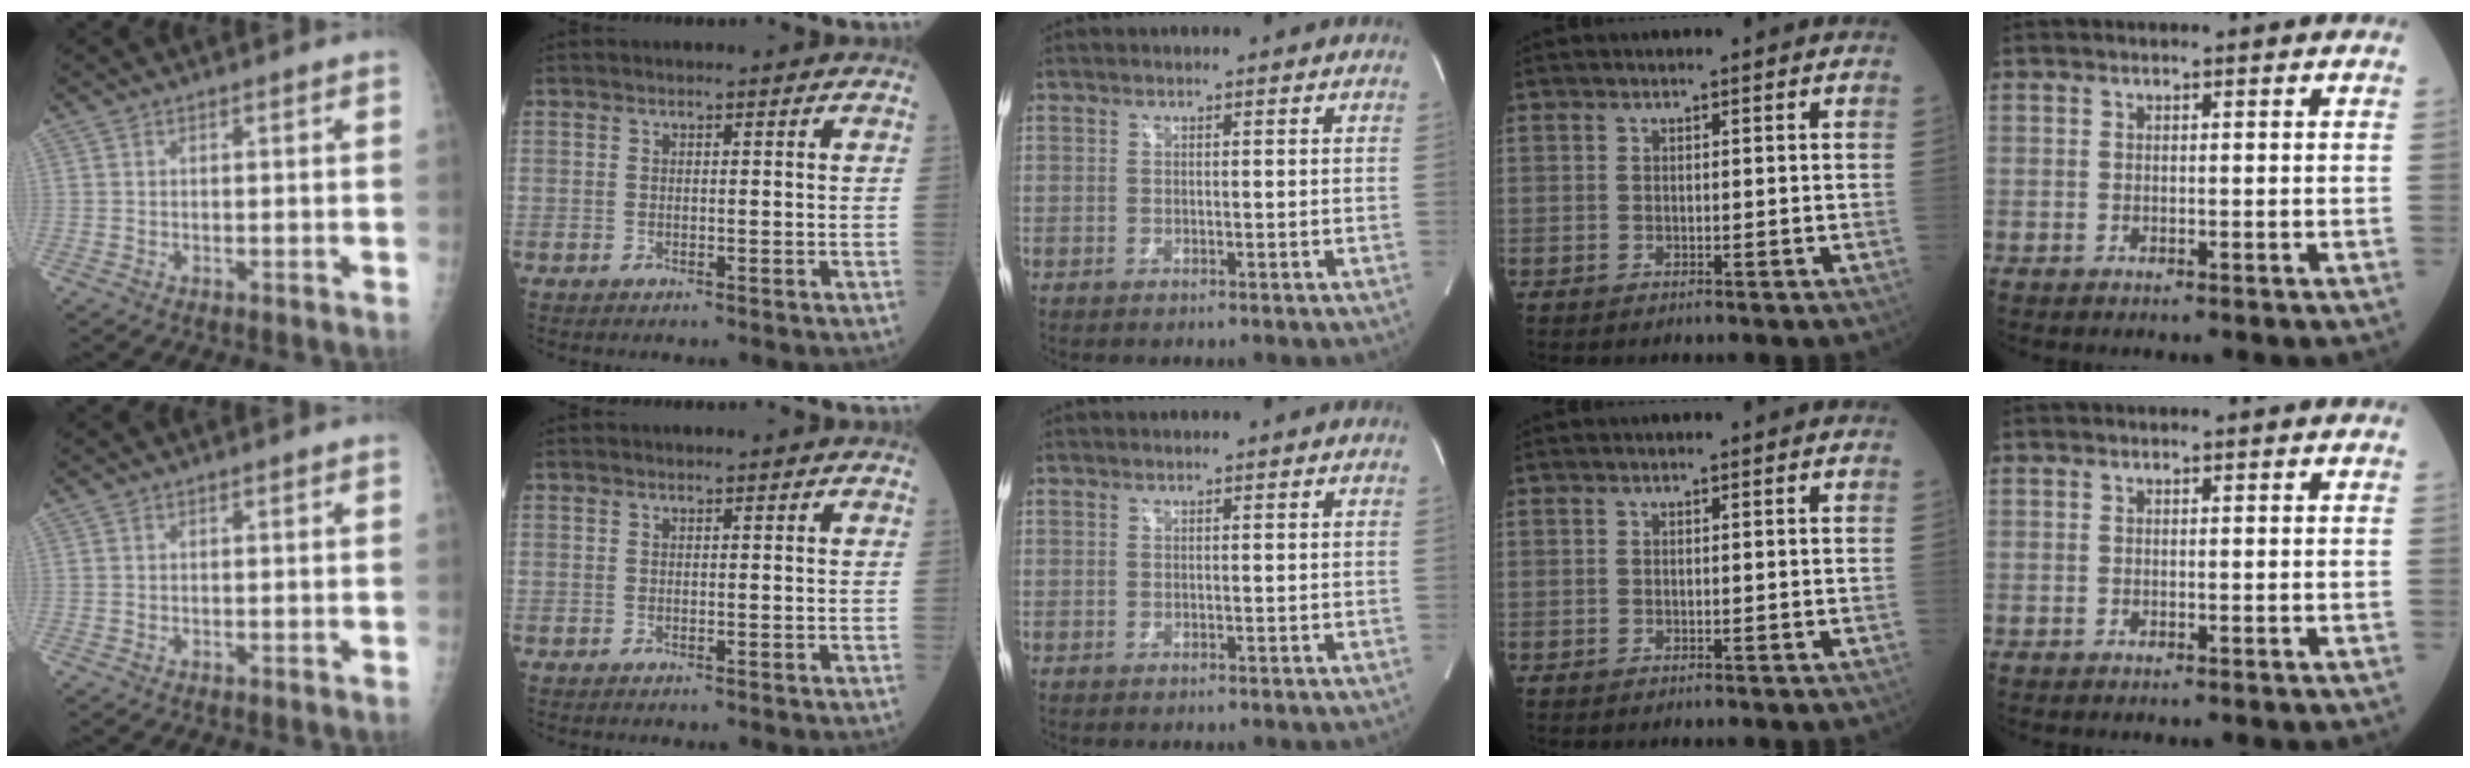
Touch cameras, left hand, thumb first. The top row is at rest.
{}